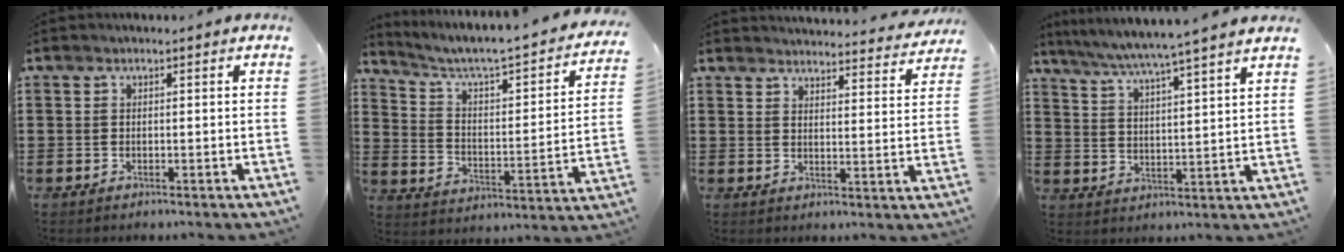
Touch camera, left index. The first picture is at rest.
{"total": 3.8, "force": [2.9, 0.4, 2.3], "torque": [-0.062, -0.036, 0.036]}
{"total": 3.8, "force": [3.8, -0.1, 0.3], "torque": [-0.014, -0.026, 0.065]}
{"total": 5.6, "force": [5.0, -1.3, 2.3], "torque": [-0.065, -0.038, 0.080]}